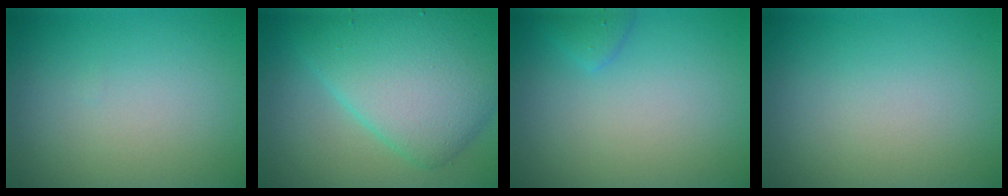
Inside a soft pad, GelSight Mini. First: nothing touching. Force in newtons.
{"total": 9.1, "press": 9.1, "slide": 0.1}
{"total": 1.2, "press": 1.2, "slide": 0.1}
{"total": 0.0}